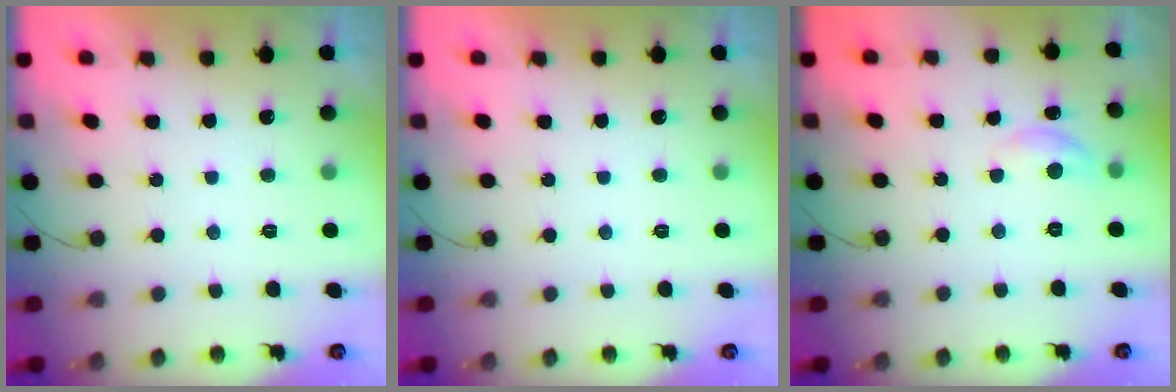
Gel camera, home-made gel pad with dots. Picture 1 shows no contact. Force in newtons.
{"total": 0.0}
{"total": 5.4, "press": 5.4, "slide": 0.5}